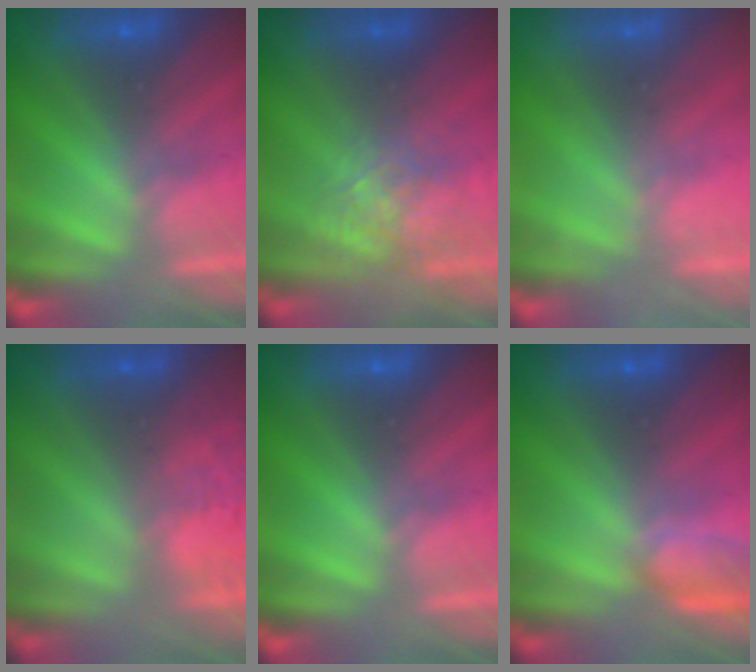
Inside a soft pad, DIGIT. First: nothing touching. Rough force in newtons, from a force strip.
{"total": 2.7}
{"total": 2.0}
{"total": 9.3}
{"total": 0.0}
{"total": 3.8}